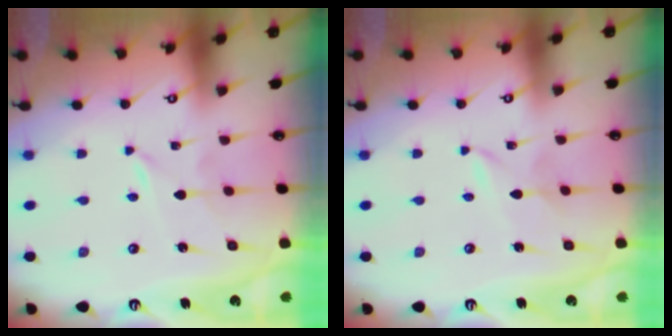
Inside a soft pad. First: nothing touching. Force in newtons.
{"total": 1.8, "press": 1.7, "slide": 0.2}